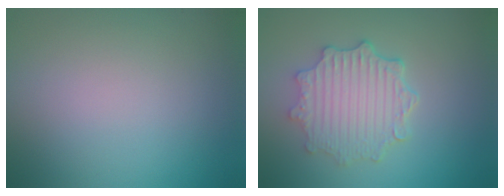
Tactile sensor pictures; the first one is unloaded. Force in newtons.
{"total": 4.9, "press": 4.0, "slide": 2.8}